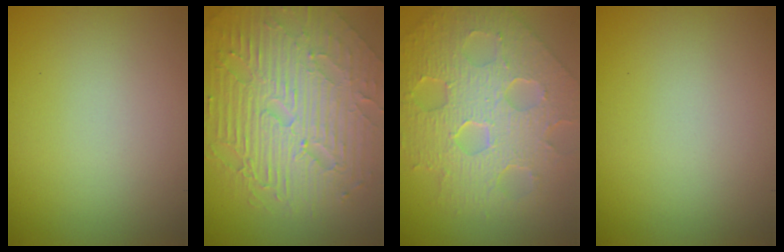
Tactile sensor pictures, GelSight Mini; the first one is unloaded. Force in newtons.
{"total": 9.7, "press": 6.2, "slide": 7.4}
{"total": 8.7, "press": 6.2, "slide": 6.2}
{"total": 0.0}